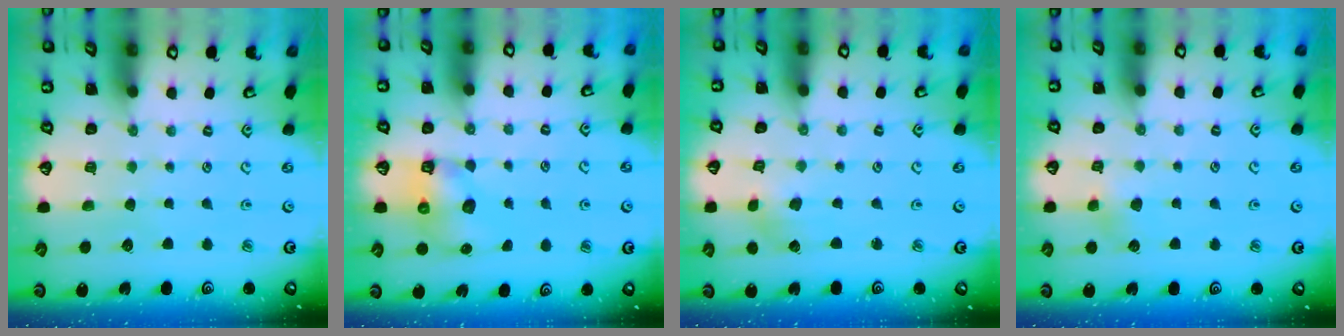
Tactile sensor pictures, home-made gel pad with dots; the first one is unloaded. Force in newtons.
{"total": 6.6, "press": 6.5, "slide": 1.0}
{"total": 2.6, "press": 2.6, "slide": 0.5}
{"total": 4.8, "press": 4.7, "slide": 0.3}